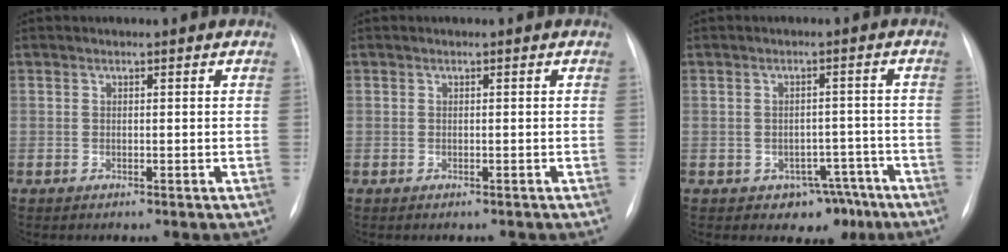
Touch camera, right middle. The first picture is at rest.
{"total": 0.9, "force": [-0.8, 0.2, 0.4], "torque": [-0.007, -0.002, -0.008]}
{"total": 5.5, "force": [-3.6, 3.8, 1.8], "torque": [-0.003, 0.020, -0.042]}